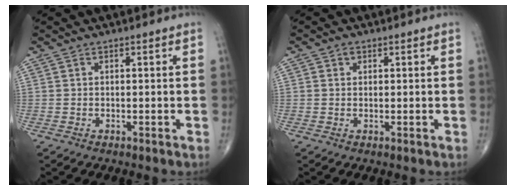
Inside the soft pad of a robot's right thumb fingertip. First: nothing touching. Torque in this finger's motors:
{"motor_torque": [-0.33, 0.19, -0.04, 0.07, 0.00]}